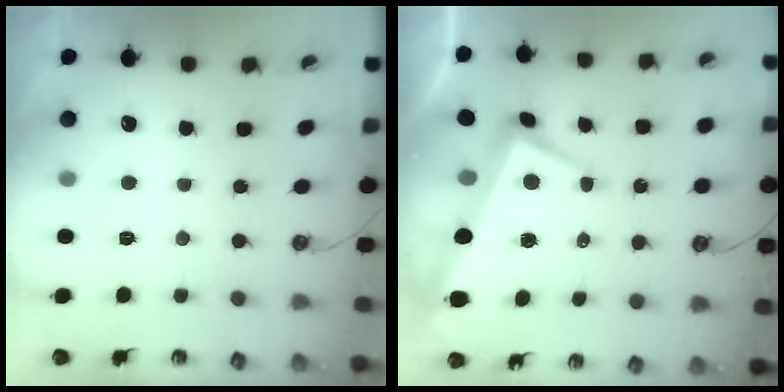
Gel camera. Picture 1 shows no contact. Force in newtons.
{"total": 1.9, "press": 1.5, "slide": 1.1}